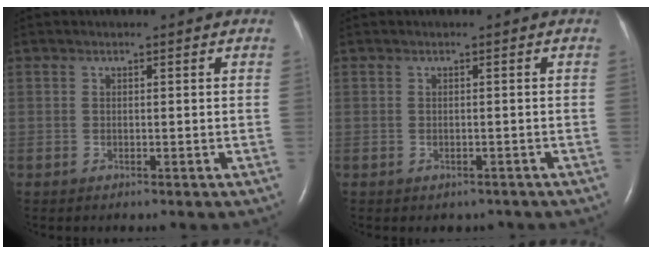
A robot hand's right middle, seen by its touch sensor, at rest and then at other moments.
{"total": 1.5, "force": [-1.2, 0.9, 0.2], "torque": [-0.005, 0.001, -0.014]}